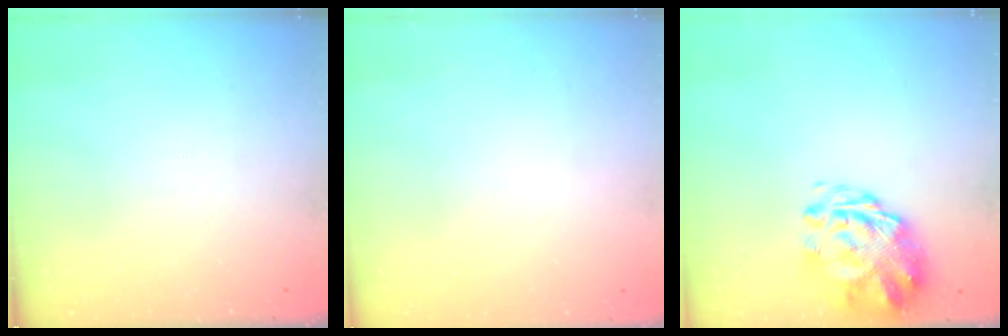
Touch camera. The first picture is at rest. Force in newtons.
{"total": 1.9, "press": 1.9, "slide": 0.2}
{"total": 3.3, "press": 2.9, "slide": 1.7}